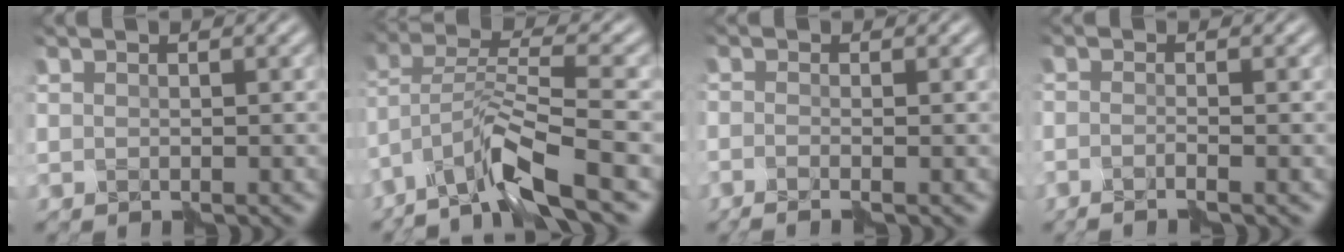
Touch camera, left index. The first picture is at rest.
{"total": 7.1, "force": [-4.8, 0.7, 5.1], "torque": [-0.097, 0.013, -0.098]}
{"total": 1.4, "force": [-0.9, -0.4, 1.0], "torque": [-0.021, 0.003, -0.016]}
{"total": 1.1, "force": [-0.7, -0.5, 0.7], "torque": [-0.016, 0.003, -0.014]}